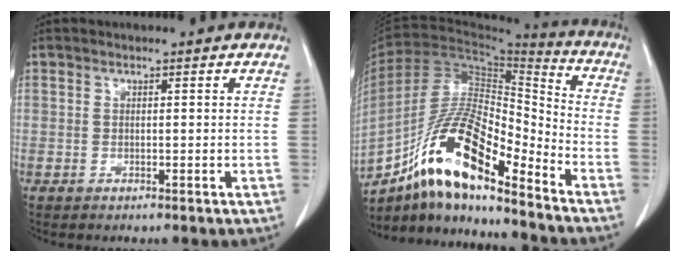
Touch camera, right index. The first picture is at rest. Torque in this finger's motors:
{"motor_torque": [1.09, -1.05, 0.66, 0.16]}